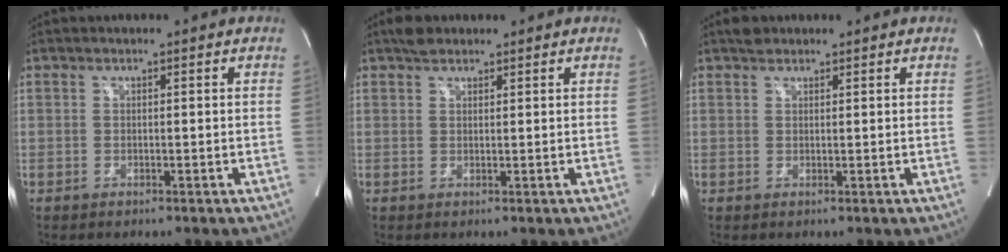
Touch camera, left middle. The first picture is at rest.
{"total": 2.4, "force": [1.9, 1.2, 0.8], "torque": [-0.018, 0.013, 0.030]}
{"total": 1.6, "force": [1.3, 0.9, 0.4], "torque": [-0.010, 0.011, 0.022]}